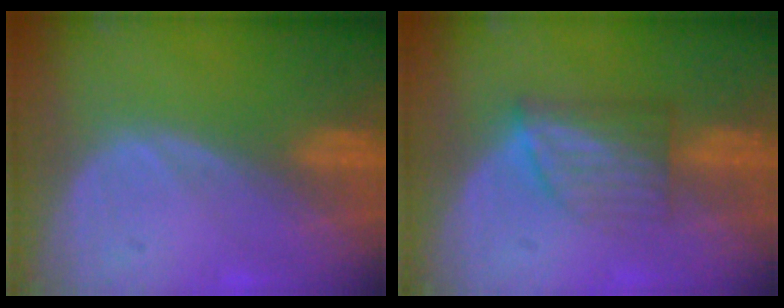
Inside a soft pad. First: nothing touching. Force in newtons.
{"total": 6.1, "press": 5.4, "slide": 2.8}